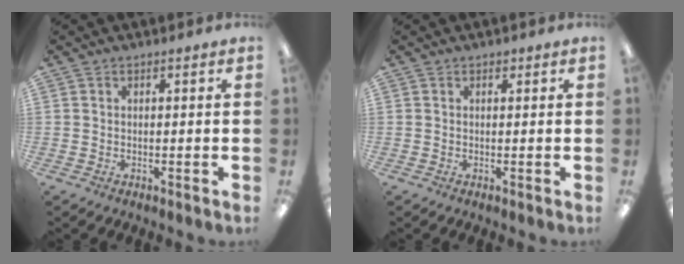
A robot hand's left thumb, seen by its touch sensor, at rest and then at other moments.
{"total": 0.6, "force": [0.5, 0.4, 0.1], "torque": [-0.002, 0.002, 0.008]}